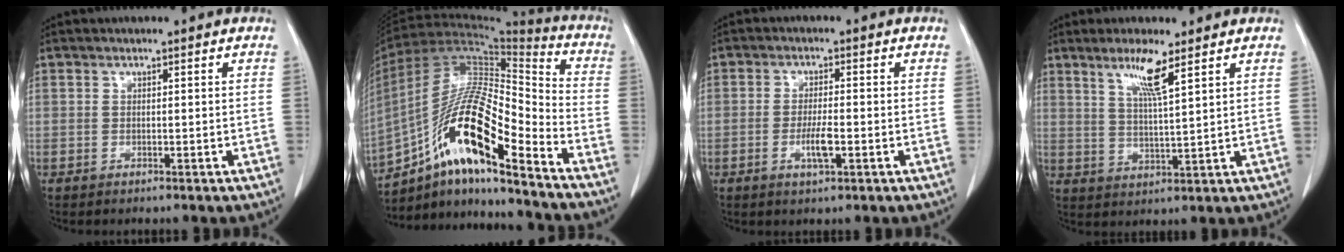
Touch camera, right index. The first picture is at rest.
{"total": 19.4, "force": [-10.9, 3.2, 15.7], "torque": [-0.313, 0.006, -0.196]}
{"total": 3.8, "force": [-1.2, 0.7, 3.6], "torque": [-0.070, -0.003, -0.021]}
{"total": 6.1, "force": [3.7, -0.4, 4.8], "torque": [-0.093, -0.007, 0.070]}